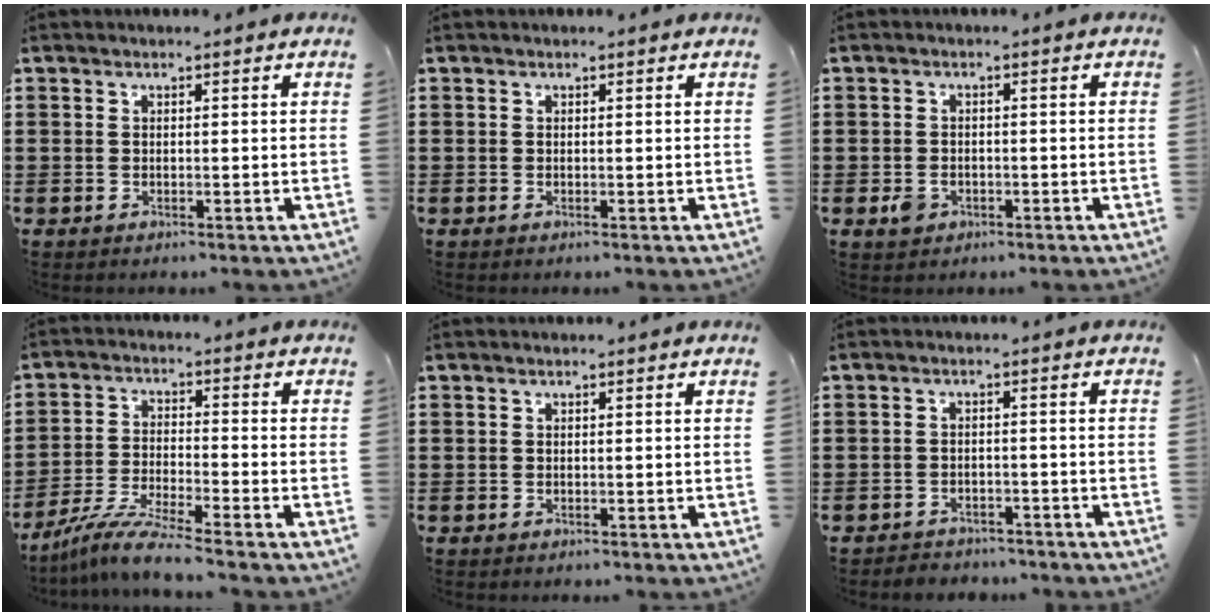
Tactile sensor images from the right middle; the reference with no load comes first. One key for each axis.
{"total": 0.0}
{"total": 2.0, "fx": -0.9, "fy": 1.4, "fz": 1.1, "tx": -0.030, "ty": -0.003, "tz": -0.019}
{"total": 6.6, "fx": -5.8, "fy": -0.3, "fz": 3.1, "tx": -0.076, "ty": -0.019, "tz": -0.113}
{"total": 0.0}
{"total": 2.4, "fx": -2.3, "fy": 0.4, "fz": -0.2, "tx": -0.005, "ty": -0.003, "tz": -0.052}